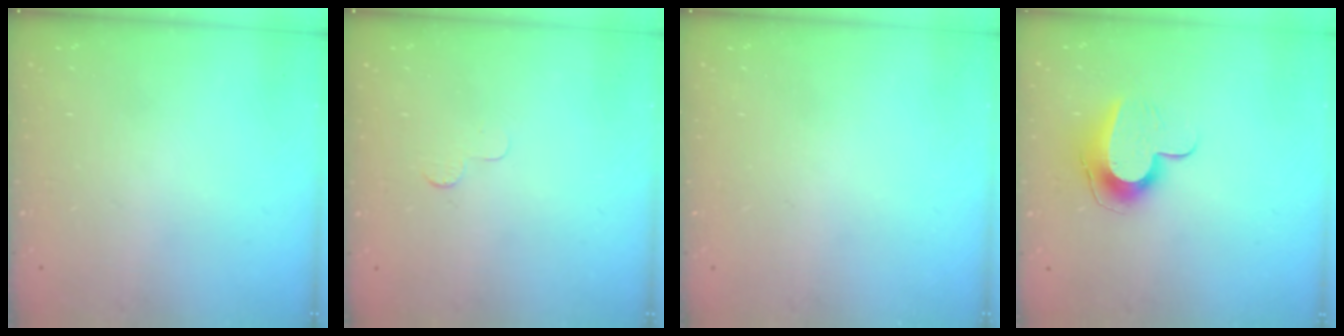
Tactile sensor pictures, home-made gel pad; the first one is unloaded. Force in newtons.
{"total": 2.5, "press": 2.5, "slide": 0.2}
{"total": 0.0}
{"total": 9.6, "press": 9.6, "slide": 0.1}